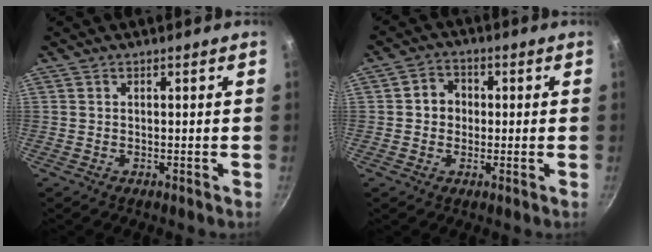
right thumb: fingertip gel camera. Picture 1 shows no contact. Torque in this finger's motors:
{"motor_torque": [-0.03, 0.05, 0.09, -0.06, 0.01]}